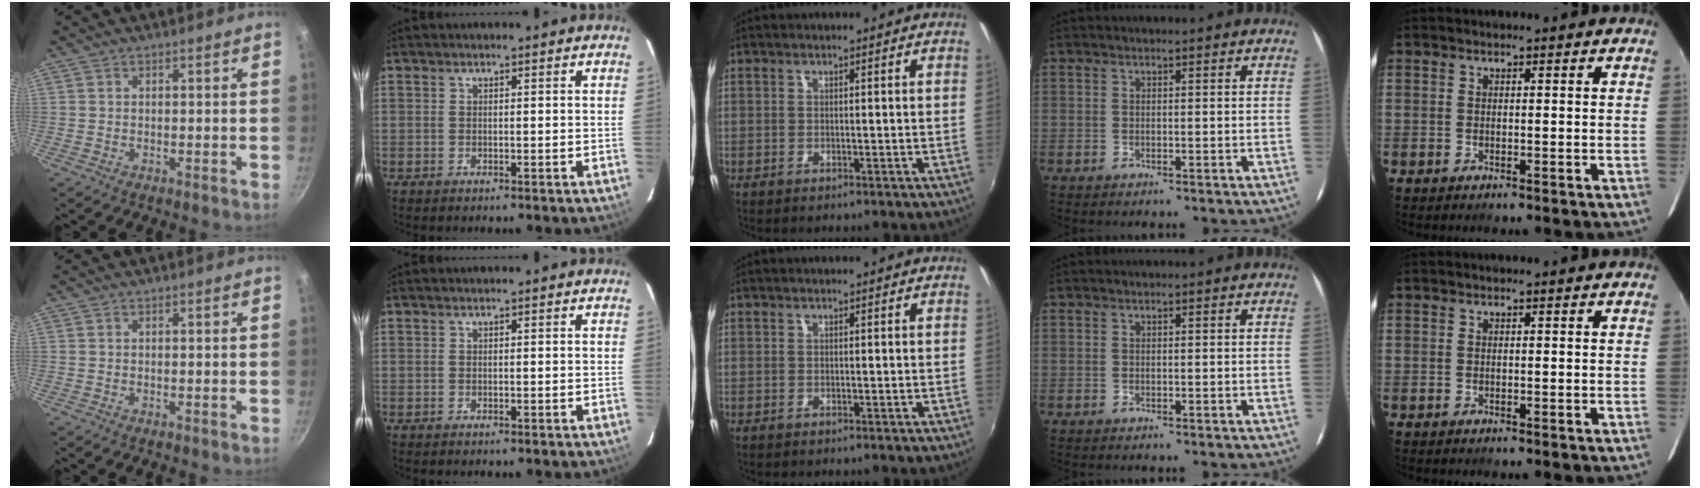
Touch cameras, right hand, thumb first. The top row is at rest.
{}